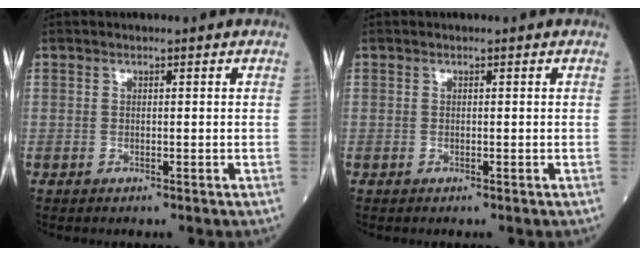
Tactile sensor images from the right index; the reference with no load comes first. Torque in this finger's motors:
{"motor_torque": [0.00, 0.00, 0.00, -0.01]}